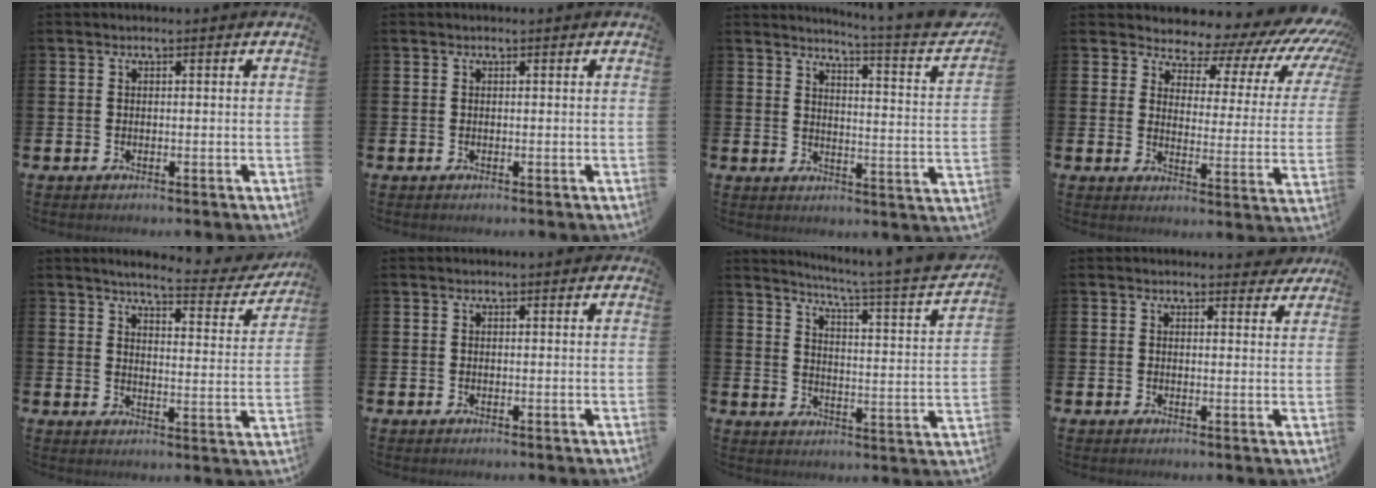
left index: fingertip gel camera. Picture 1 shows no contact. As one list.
[{"total": 0.0}, {"total": 4.9, "force": [4.2, -0.7, 2.4], "torque": [-0.042, -0.050, 0.058]}, {"total": 5.6, "force": [4.6, 2.9, 1.5], "torque": [-0.033, -0.055, 0.067]}, {"total": 4.7, "force": [4.4, 0.5, 1.7], "torque": [-0.039, -0.032, 0.068]}, {"total": 0.0}, {"total": 4.5, "force": [3.6, -0.8, 2.6], "torque": [-0.054, -0.048, 0.046]}, {"total": 2.1, "force": [1.9, 0.7, 0.2], "torque": [0.009, -0.010, 0.032]}]